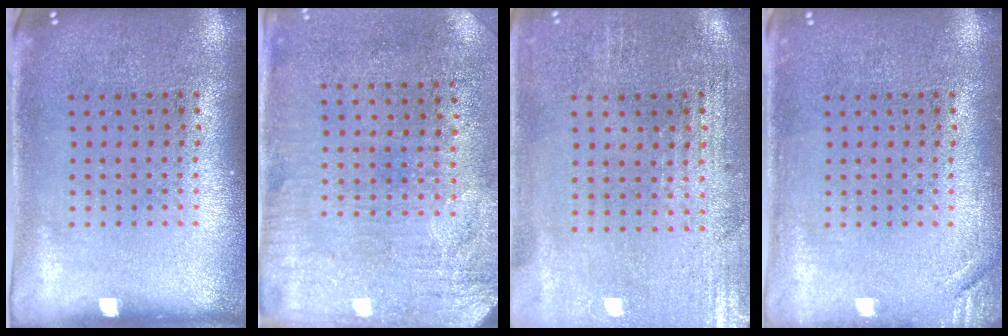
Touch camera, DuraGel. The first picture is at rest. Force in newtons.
{"total": 3.3, "press": 2.7, "slide": 1.8}
{"total": 0.6, "press": 0.5, "slide": 0.4}
{"total": 1.3, "press": 1.3, "slide": 0.3}